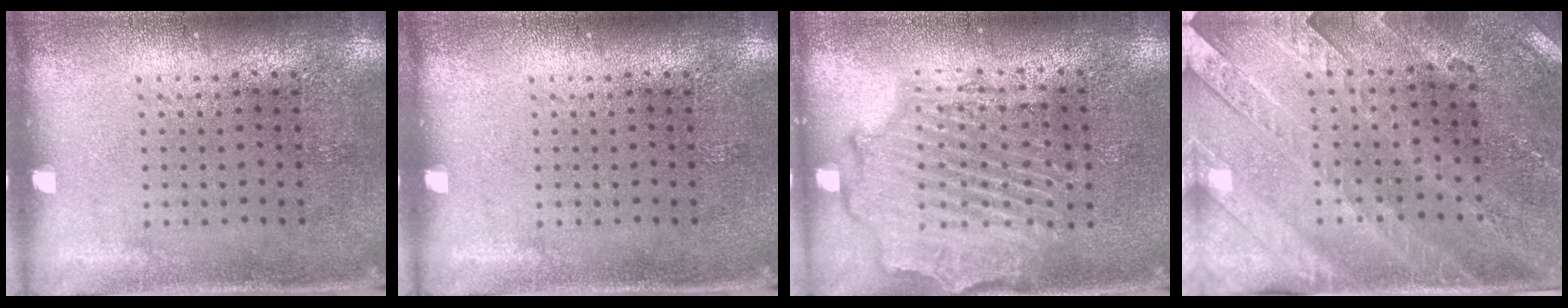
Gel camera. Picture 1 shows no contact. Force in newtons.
{"total": 0.0}
{"total": 2.2, "press": 2.1, "slide": 0.5}
{"total": 2.9, "press": 2.7, "slide": 1.2}